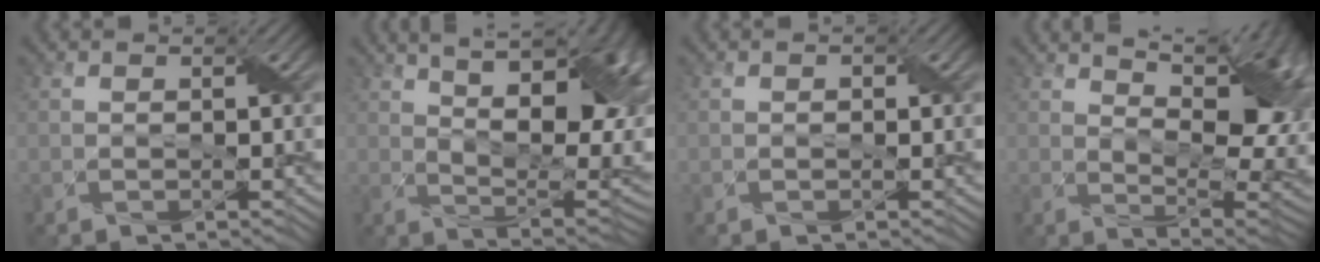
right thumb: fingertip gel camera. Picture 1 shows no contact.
{"total": 18.6, "force": [6.3, 8.0, 15.6], "torque": [-0.224, 0.044, 0.105]}
{"total": 0.9, "force": [0.0, 0.7, 0.5], "torque": [-0.006, 0.000, 0.001]}
{"total": 15.0, "force": [5.3, 6.6, 12.3], "torque": [-0.179, 0.032, 0.085]}